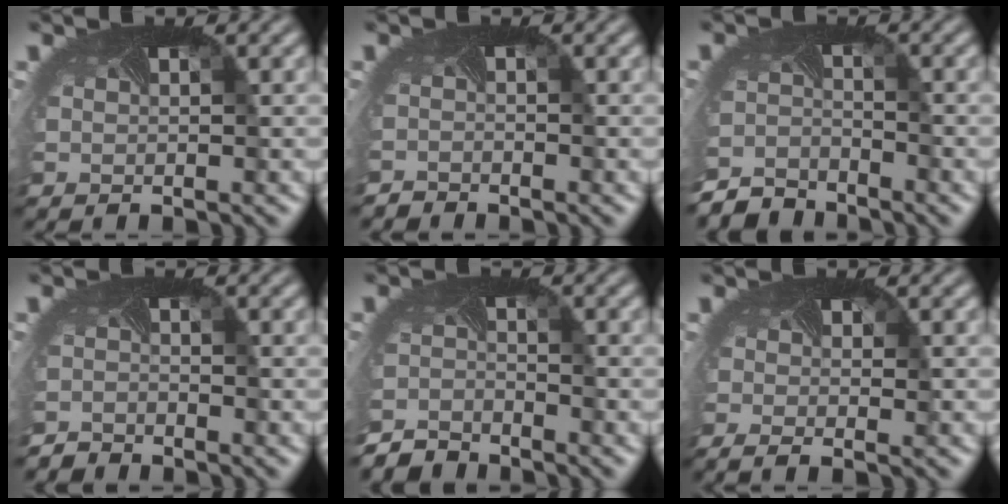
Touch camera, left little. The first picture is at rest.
{"total": 1.7, "force": [-1.5, 0.3, -0.7], "torque": [-0.003, -0.013, -0.032]}
{"total": 4.5, "force": [-4.4, 0.7, -0.7], "torque": [-0.008, -0.022, -0.084]}
{"total": 2.3, "force": [-2.1, 0.2, -0.9], "torque": [-0.001, -0.014, -0.044]}
{"total": 3.8, "force": [-3.7, 0.5, -0.7], "torque": [-0.008, -0.021, -0.072]}
{"total": 2.5, "force": [-0.9, 1.1, 2.0], "torque": [-0.040, -0.012, -0.016]}